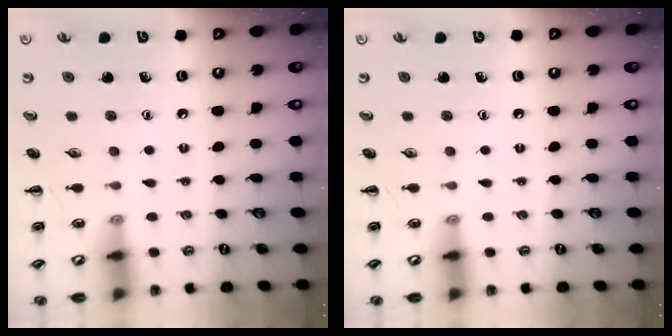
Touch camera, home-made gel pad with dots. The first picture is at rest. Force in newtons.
{"total": 0.0}